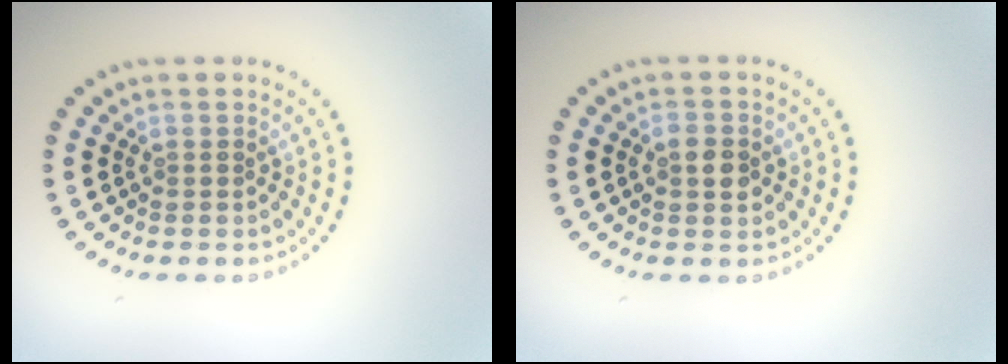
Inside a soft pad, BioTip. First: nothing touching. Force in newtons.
{"total": 2.4, "press": 2.4, "slide": 0.1}